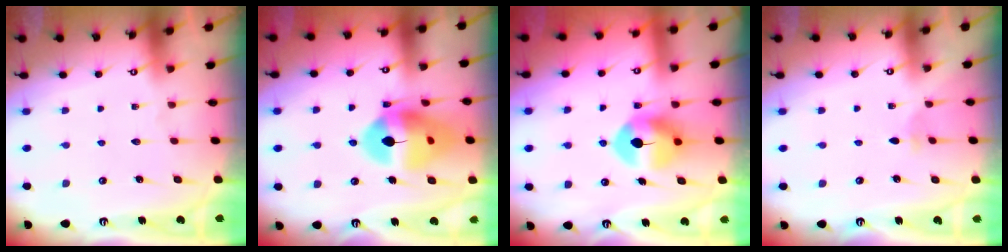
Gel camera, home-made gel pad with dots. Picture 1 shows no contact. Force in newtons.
{"total": 15.4, "press": 15.3, "slide": 1.7}
{"total": 8.4, "press": 8.3, "slide": 1.4}
{"total": 1.8, "press": 1.8, "slide": 0.3}